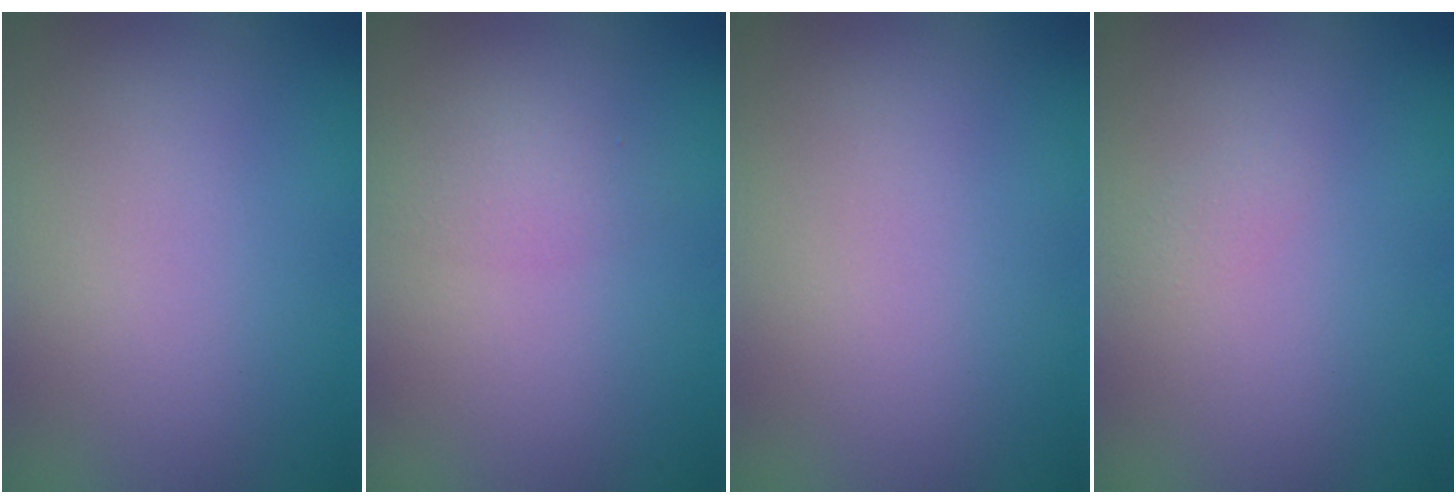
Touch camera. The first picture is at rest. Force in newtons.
{"total": 1.6, "press": 1.5, "slide": 0.2}
{"total": 0.0}
{"total": 0.5, "press": 0.5, "slide": 0.0}